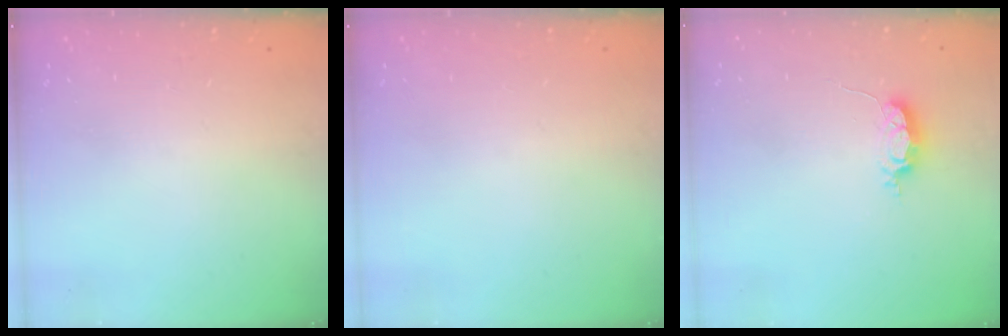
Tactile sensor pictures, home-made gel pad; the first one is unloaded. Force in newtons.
{"total": 0.0}
{"total": 5.2, "press": 5.1, "slide": 0.4}